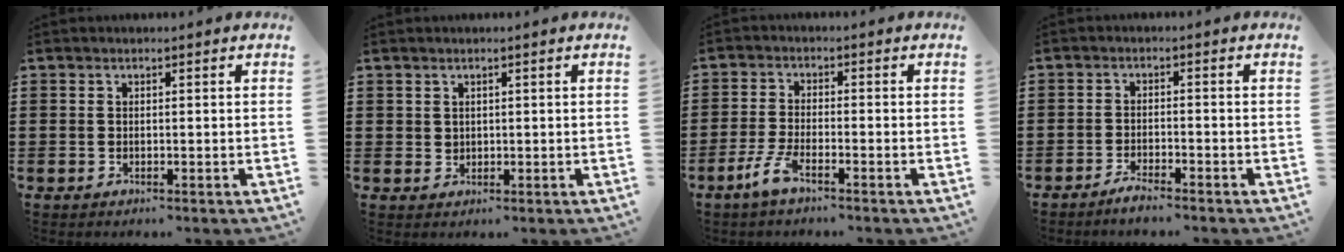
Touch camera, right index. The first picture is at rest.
{"total": 1.3, "force": [0.9, 1.0, 0.1], "torque": [-0.005, 0.003, 0.018]}
{"total": 3.9, "force": [-2.7, 0.6, 2.8], "torque": [-0.082, -0.010, -0.060]}
{"total": 2.3, "force": [-2.1, 0.1, 0.8], "torque": [-0.017, 0.003, -0.041]}